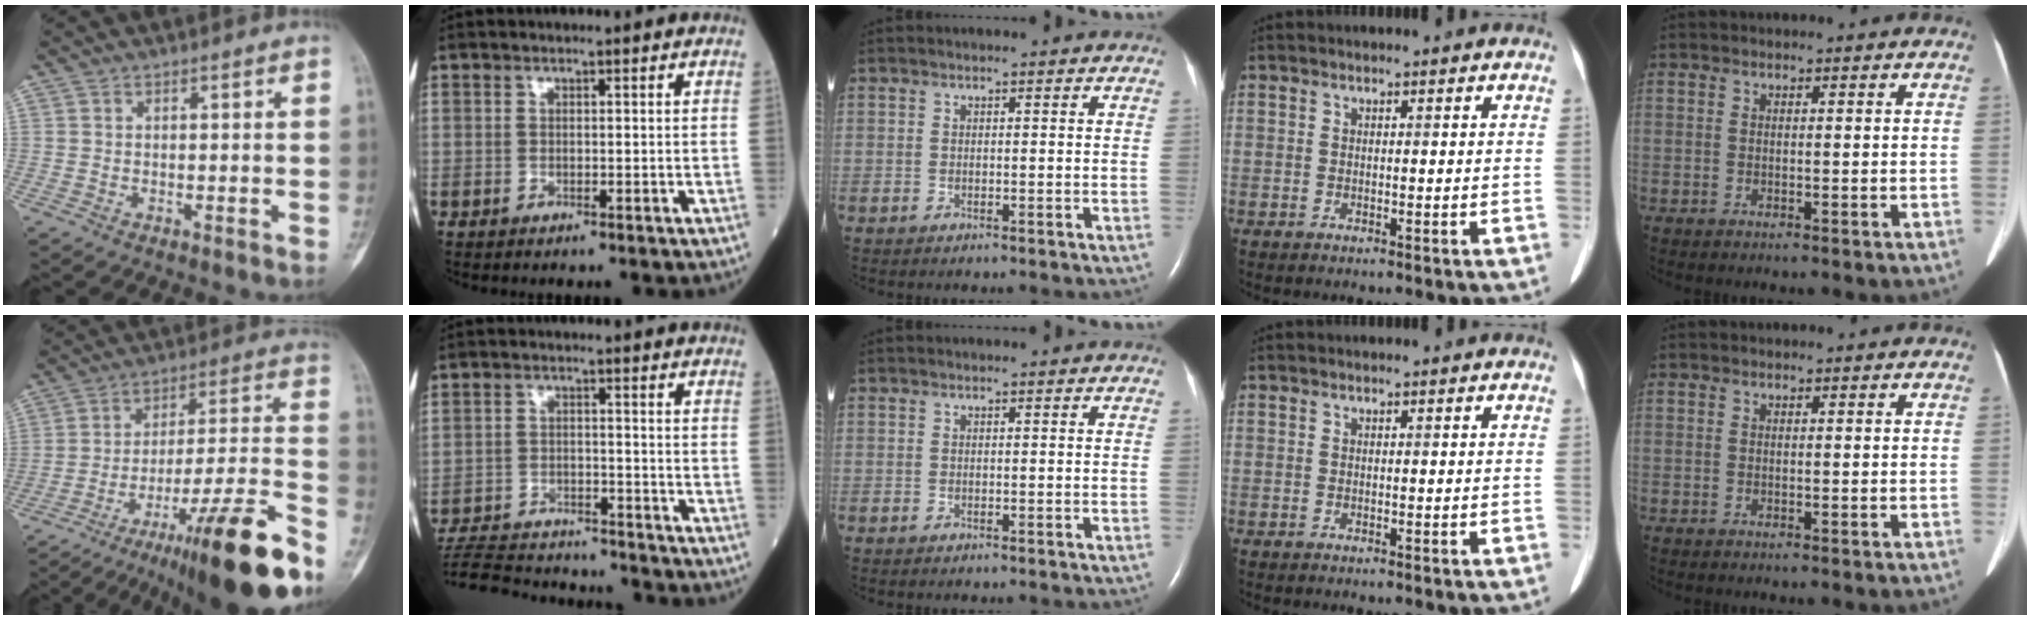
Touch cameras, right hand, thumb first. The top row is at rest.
{"thumb": {"total": 24.3, "force": [-16.2, 2.4, 18.0], "torque": [-0.236, 0.072, -0.253]}, "index": {"total": 14.5, "force": [-13.7, 2.5, 3.8], "torque": [-0.082, 0.000, -0.205]}}